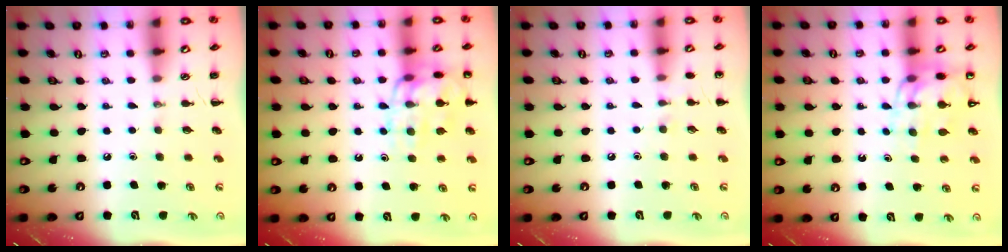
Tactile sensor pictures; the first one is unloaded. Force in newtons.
{"total": 14.5, "press": 14.4, "slide": 1.3}
{"total": 5.5, "press": 5.2, "slide": 1.8}
{"total": 11.0, "press": 10.6, "slide": 3.0}